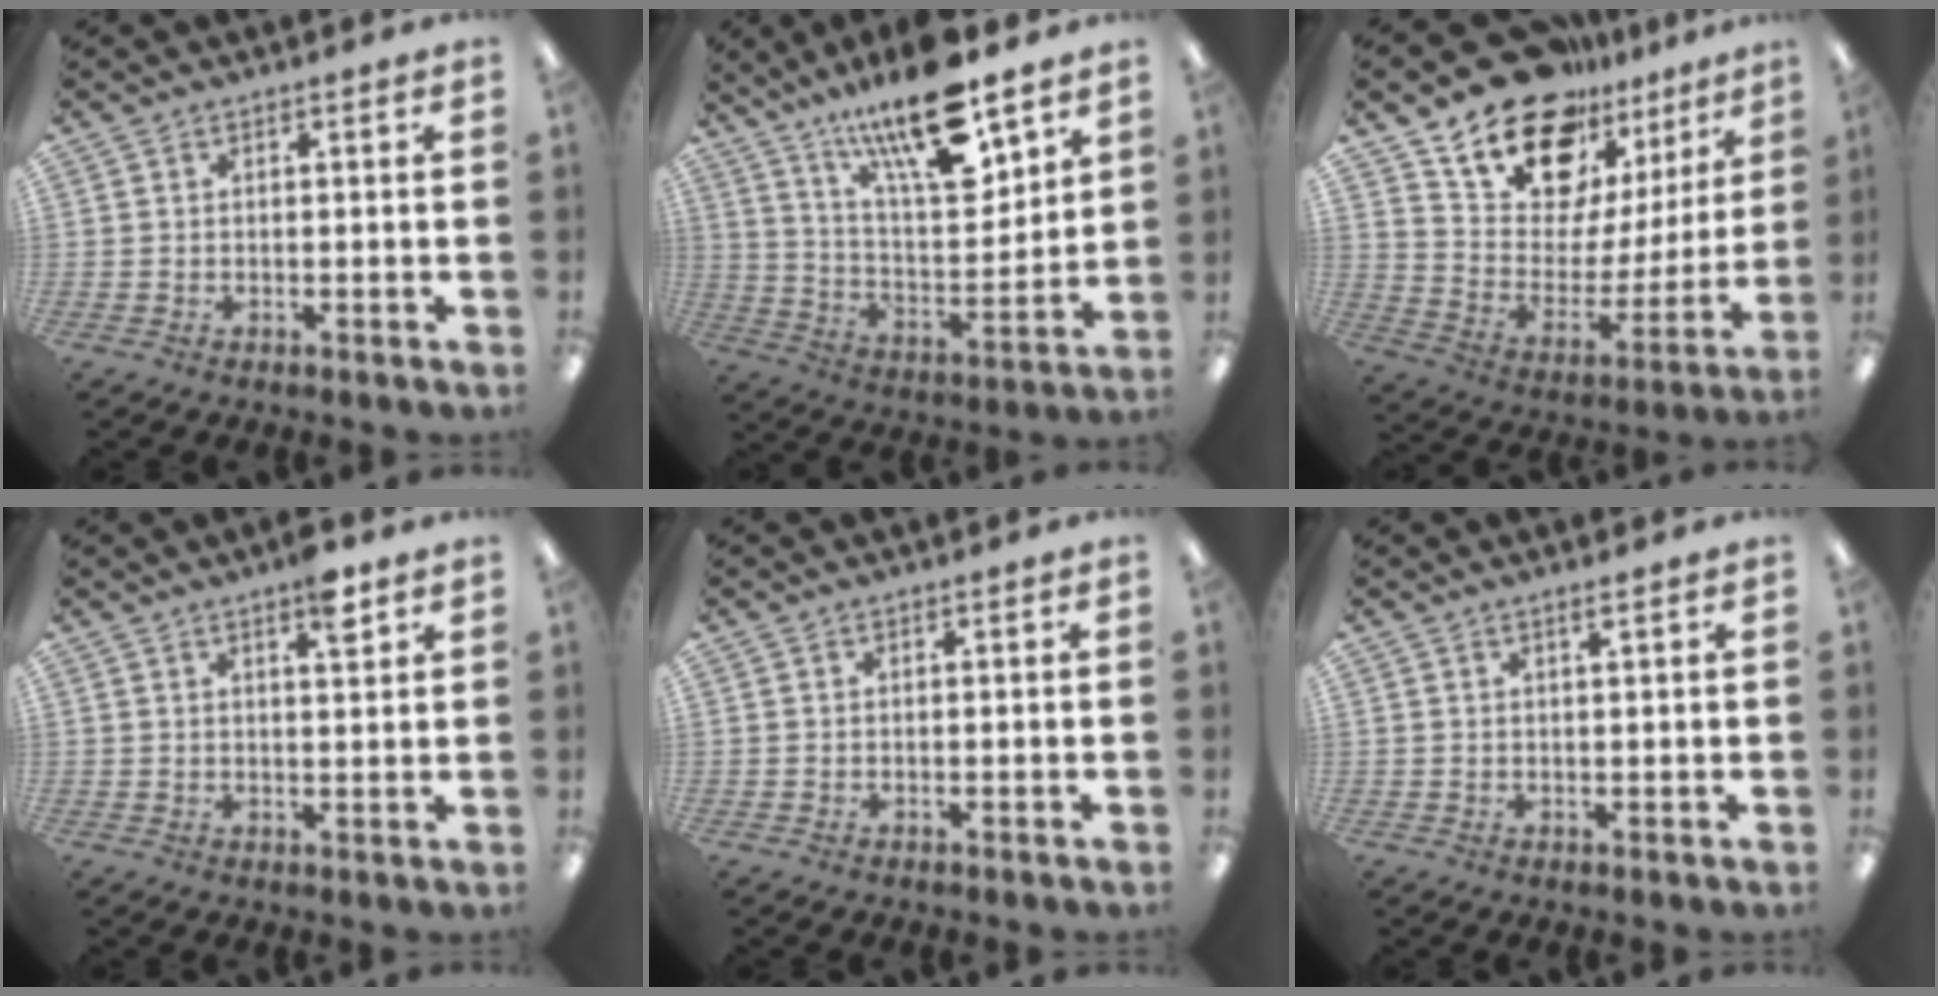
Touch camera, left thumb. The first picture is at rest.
{"total": 19.3, "force": [14.1, 5.5, 12.0], "torque": [-0.208, -0.087, 0.235]}
{"total": 18.9, "force": [14.5, 10.1, 6.7], "torque": [-0.133, -0.107, 0.261]}
{"total": 5.4, "force": [3.5, 1.5, 3.8], "torque": [-0.051, -0.013, 0.055]}
{"total": 0.0}
{"total": 1.3, "force": [1.0, 0.0, 0.8], "torque": [-0.019, -0.002, 0.017]}